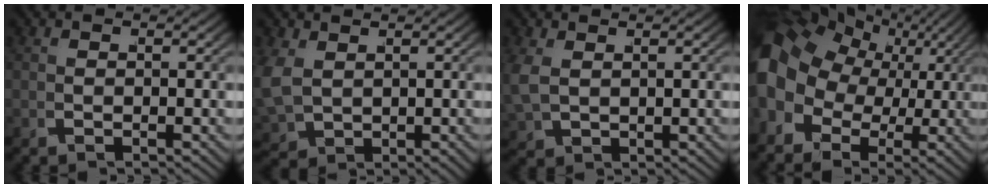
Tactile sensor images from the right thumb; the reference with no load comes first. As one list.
[{"total": 4.2, "force": [0.8, 3.5, 2.3], "torque": [-0.069, -0.021, 0.034]}, {"total": 2.6, "force": [1.0, 2.0, 1.4], "torque": [-0.042, -0.004, 0.028]}, {"total": 11.7, "force": [2.5, 8.8, 7.2], "torque": [-0.142, 0.003, 0.035]}]